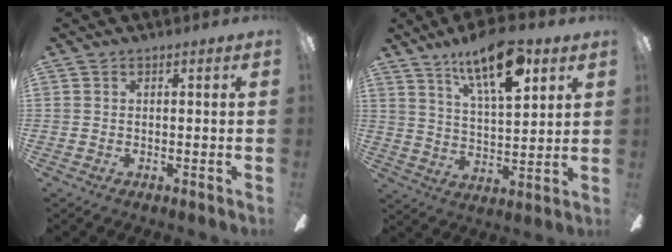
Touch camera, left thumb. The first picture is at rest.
{"total": 15.4, "force": [9.9, 5.2, 10.6], "torque": [-0.174, -0.042, 0.164]}